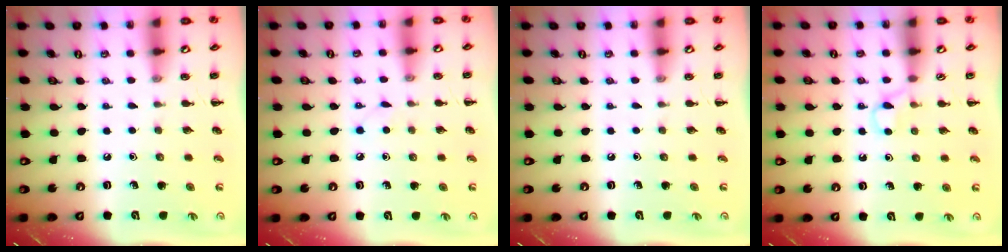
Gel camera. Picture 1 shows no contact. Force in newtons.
{"total": 2.7, "press": 2.6, "slide": 0.9}
{"total": 0.0}
{"total": 2.8, "press": 2.6, "slide": 1.0}